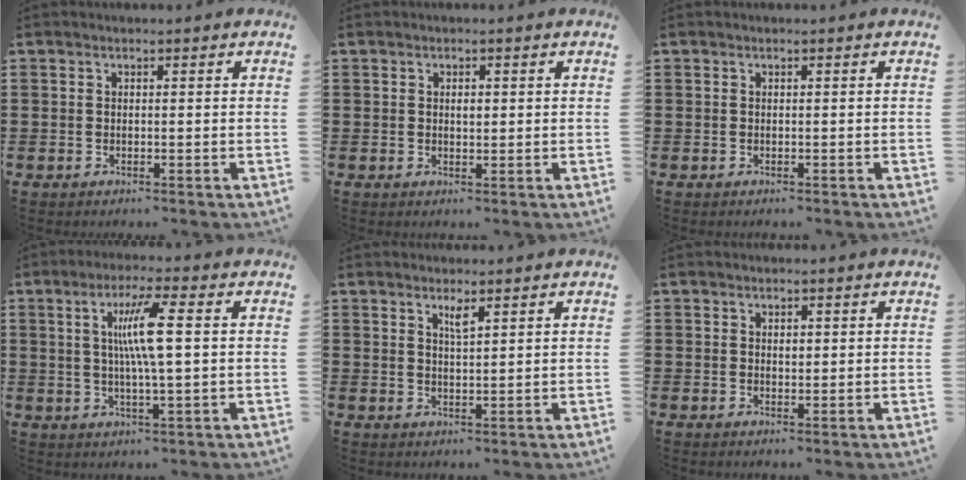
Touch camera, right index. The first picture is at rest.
{"total": 1.2, "force": [0.2, 0.6, 1.0], "torque": [-0.013, 0.000, 0.002]}
{"total": 0.0}
{"total": 8.4, "force": [2.0, 0.7, 8.2], "torque": [-0.165, -0.002, 0.024]}
{"total": 2.1, "force": [1.5, 0.3, 1.5], "torque": [-0.024, -0.002, 0.024]}
{"total": 1.0, "force": [0.3, 0.6, 0.8], "torque": [-0.008, 0.001, 0.004]}